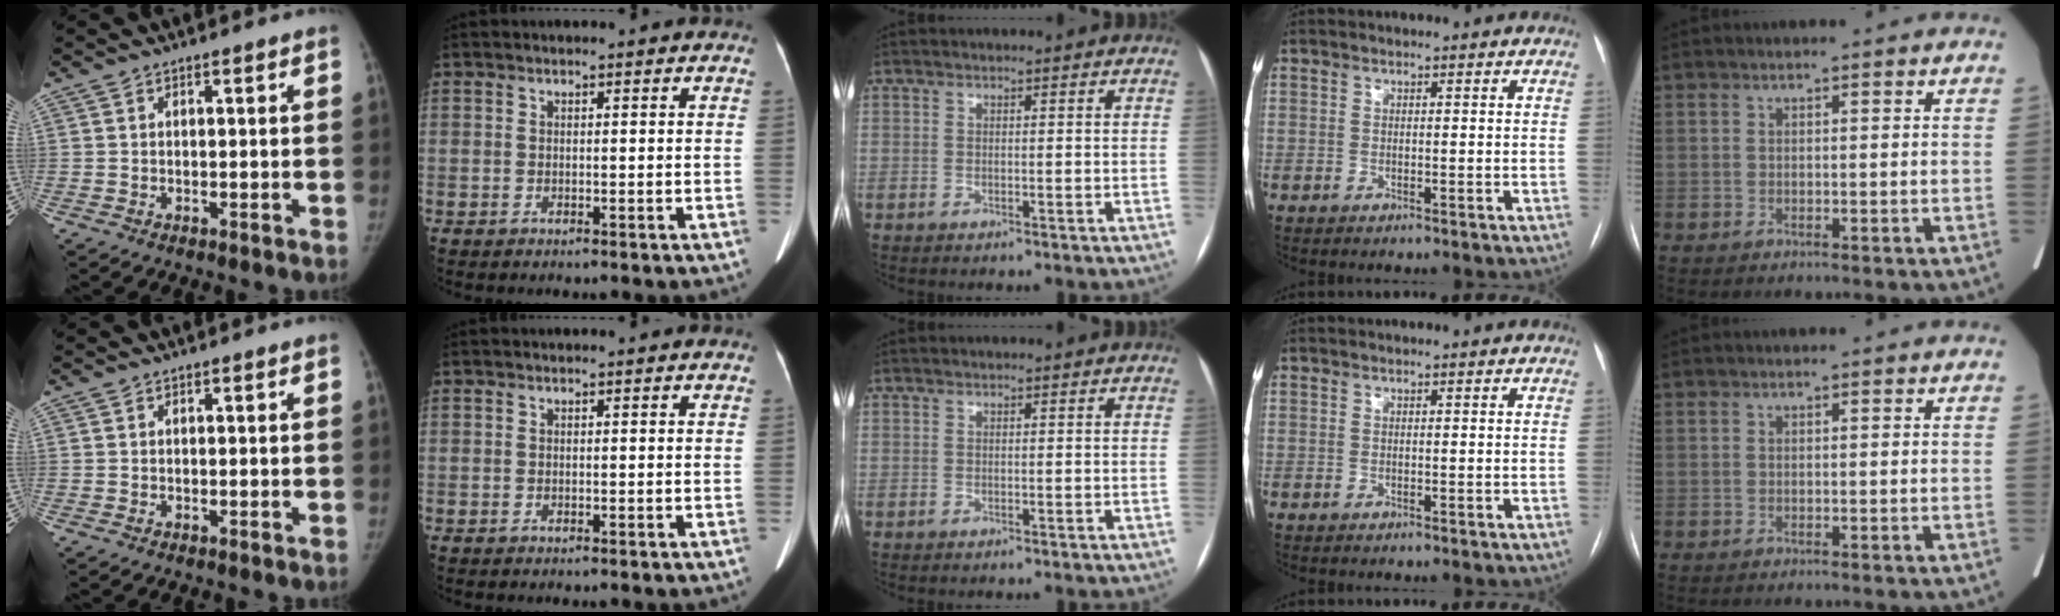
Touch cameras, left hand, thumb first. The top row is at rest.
{}